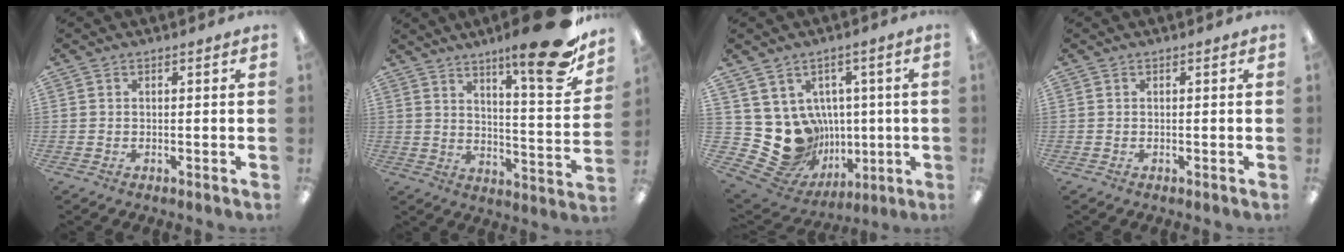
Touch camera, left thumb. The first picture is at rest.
{"total": 19.1, "force": [13.2, 3.5, 13.3], "torque": [-0.185, -0.092, 0.205]}
{"total": 15.0, "force": [-1.0, 13.7, 5.8], "torque": [-0.126, -0.026, 0.016]}
{"total": 0.0}